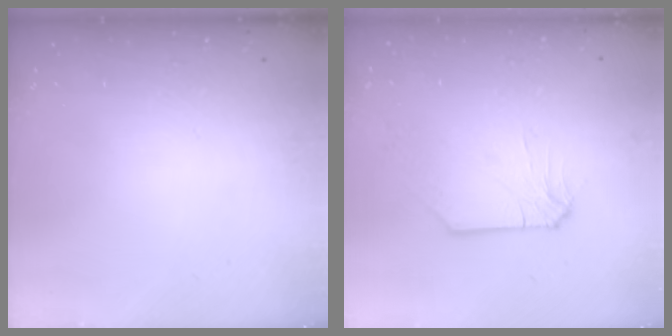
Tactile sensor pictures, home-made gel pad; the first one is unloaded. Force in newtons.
{"total": 1.7, "press": 1.6, "slide": 0.3}